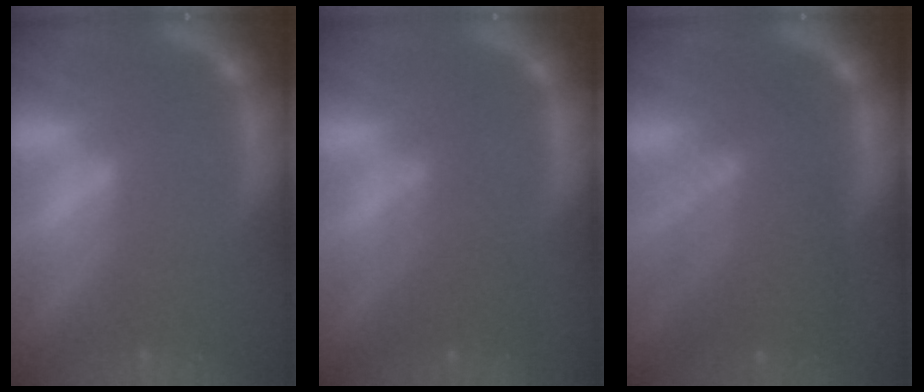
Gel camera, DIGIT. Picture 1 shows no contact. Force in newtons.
{"total": 3.0}
{"total": 7.5}